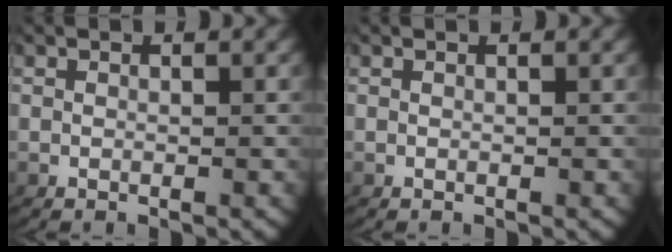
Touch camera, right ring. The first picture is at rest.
{"total": 0.0}